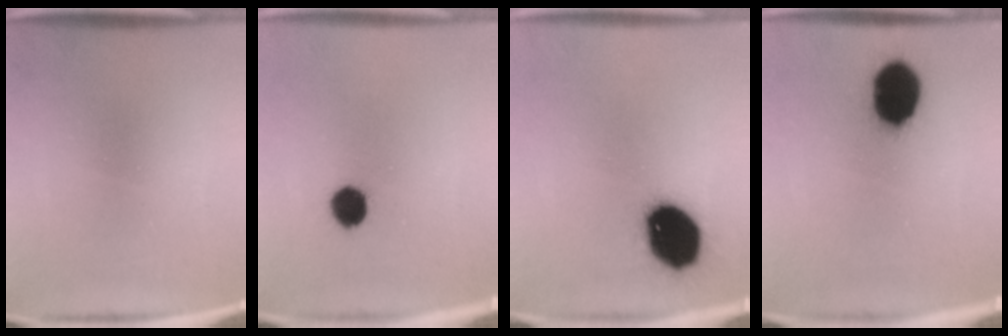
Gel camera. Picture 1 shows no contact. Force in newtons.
{"total": 5.4}
{"total": 18.0}
{"total": 14.2}